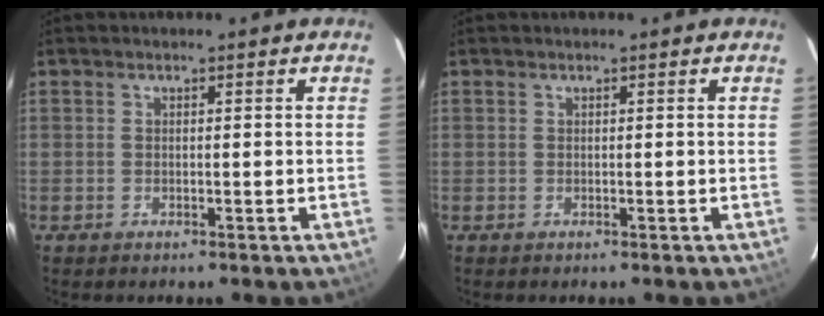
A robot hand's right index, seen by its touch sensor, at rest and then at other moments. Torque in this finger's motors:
{"motor_torque": [0.05, 0.00, -0.02, 0.00]}